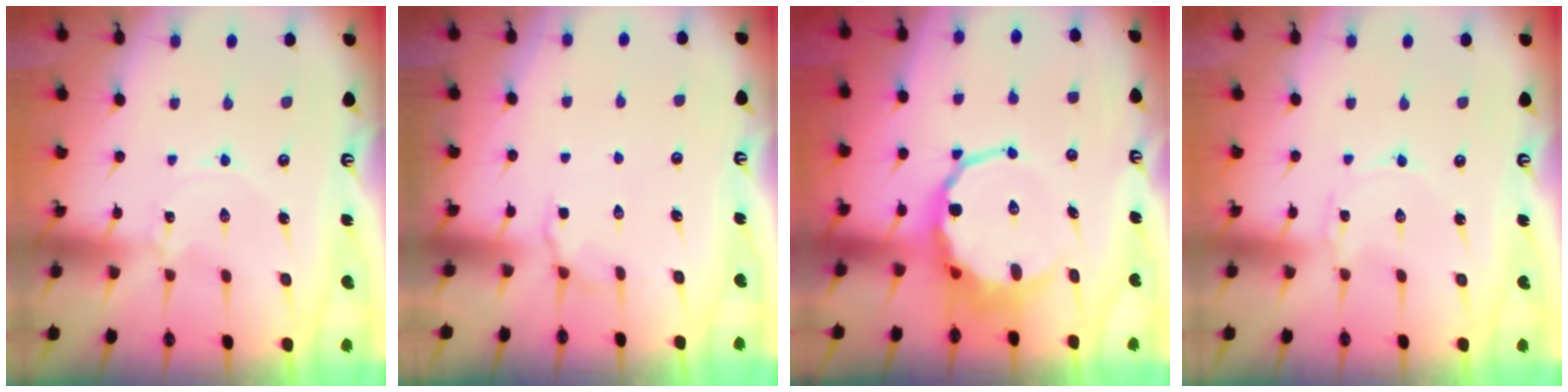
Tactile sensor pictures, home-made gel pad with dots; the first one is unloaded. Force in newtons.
{"total": 5.6, "press": 5.2, "slide": 2.0}
{"total": 10.4, "press": 10.0, "slide": 2.9}
{"total": 0.0}